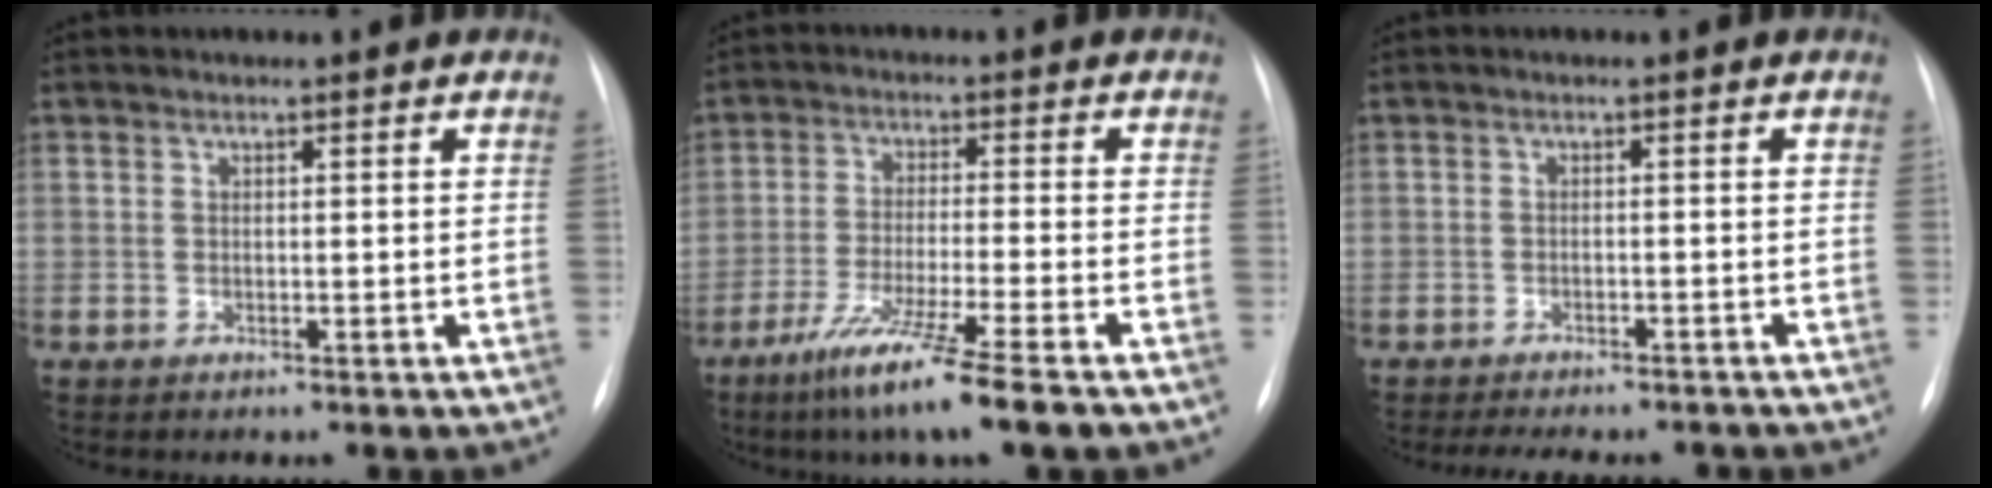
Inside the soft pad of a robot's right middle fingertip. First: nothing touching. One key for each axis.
{"total": 11.4, "fx": -7.6, "fy": -0.9, "fz": 8.4, "tx": -0.152, "ty": -0.038, "tz": -0.129}
{"total": 9.7, "fx": -8.7, "fy": 2.7, "fz": 3.5, "tx": -0.052, "ty": 0.002, "tz": -0.108}